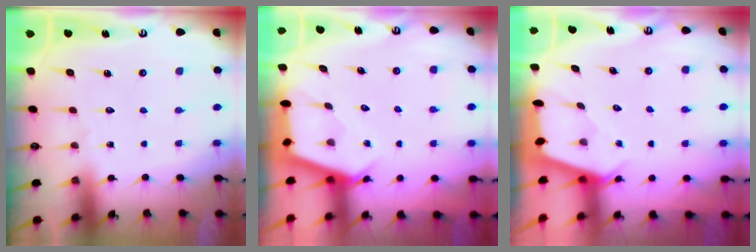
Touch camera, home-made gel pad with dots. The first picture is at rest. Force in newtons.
{"total": 2.9, "press": 2.9, "slide": 0.3}
{"total": 2.5, "press": 2.5, "slide": 0.2}